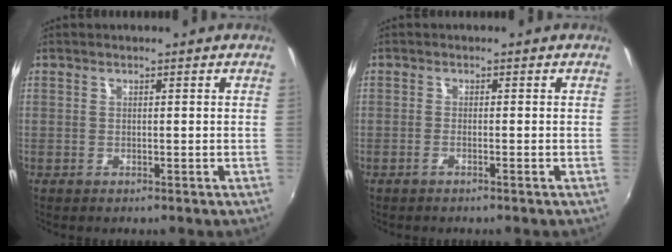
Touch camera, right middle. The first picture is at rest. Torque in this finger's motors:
{"motor_torque": [-0.47, 0.07, -0.01, -0.01]}